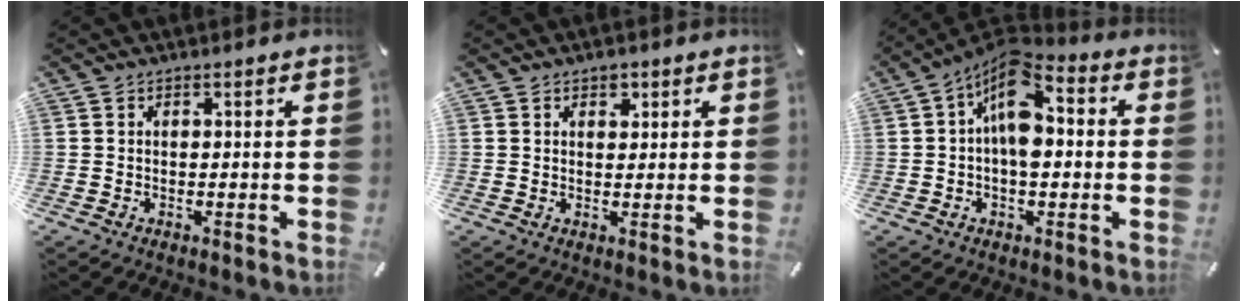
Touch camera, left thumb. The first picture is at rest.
{"total": 2.2, "force": [1.1, 1.6, 0.9], "torque": [0.002, -0.007, 0.015]}
{"total": 11.5, "force": [1.4, 6.3, 9.5], "torque": [-0.152, -0.019, 0.026]}